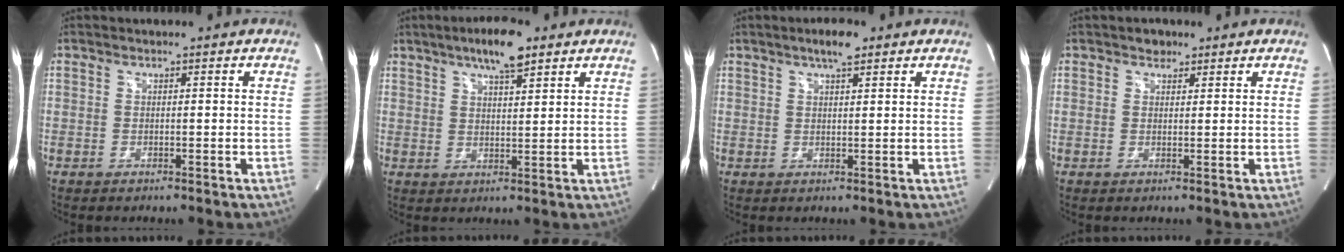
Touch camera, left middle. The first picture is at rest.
{"total": 7.5, "force": [5.1, 1.4, 5.4], "torque": [-0.098, 0.007, 0.083]}
{"total": 3.8, "force": [2.6, 0.7, 2.7], "torque": [-0.051, 0.005, 0.043]}
{"total": 1.8, "force": [1.3, 1.1, 0.5], "torque": [-0.009, 0.000, 0.018]}